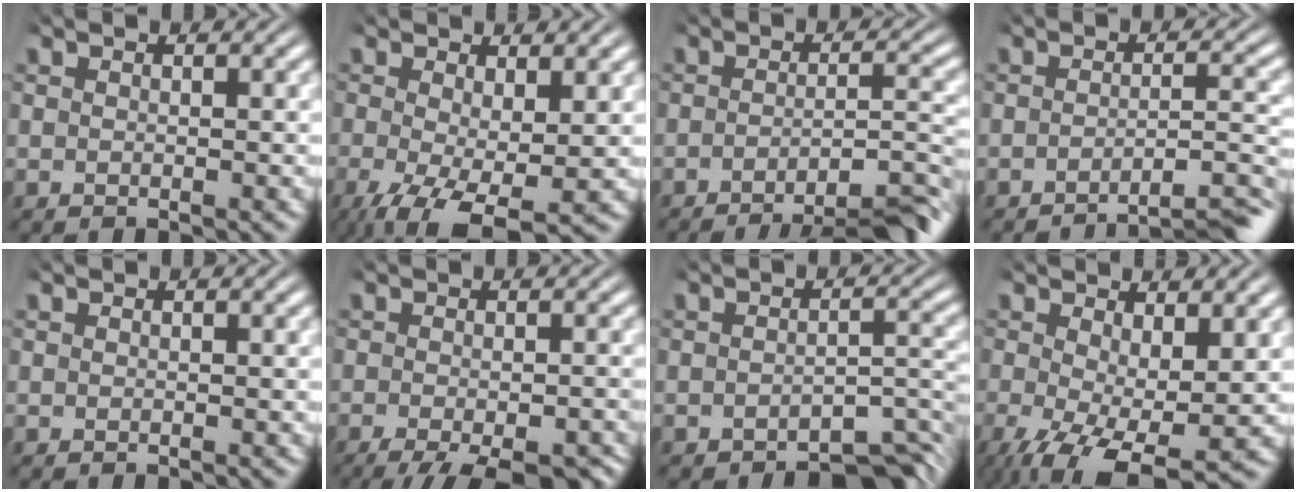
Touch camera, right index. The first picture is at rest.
{"total": 5.9, "force": [-3.1, 2.6, 4.2], "torque": [-0.094, -0.058, -0.026]}
{"total": 9.6, "force": [-8.0, 1.9, 5.0], "torque": [-0.050, -0.025, -0.113]}
{"total": 7.2, "force": [-6.2, 1.0, 3.4], "torque": [-0.032, -0.020, -0.091]}
{"total": 0.0}
{"total": 9.2, "force": [-6.1, 3.9, 5.7], "torque": [-0.083, -0.042, -0.070]}
{"total": 5.4, "force": [-4.4, 1.5, 2.7], "torque": [-0.020, -0.010, -0.066]}
{"total": 5.8, "force": [-2.6, 2.7, 4.4], "torque": [-0.093, -0.057, -0.016]}